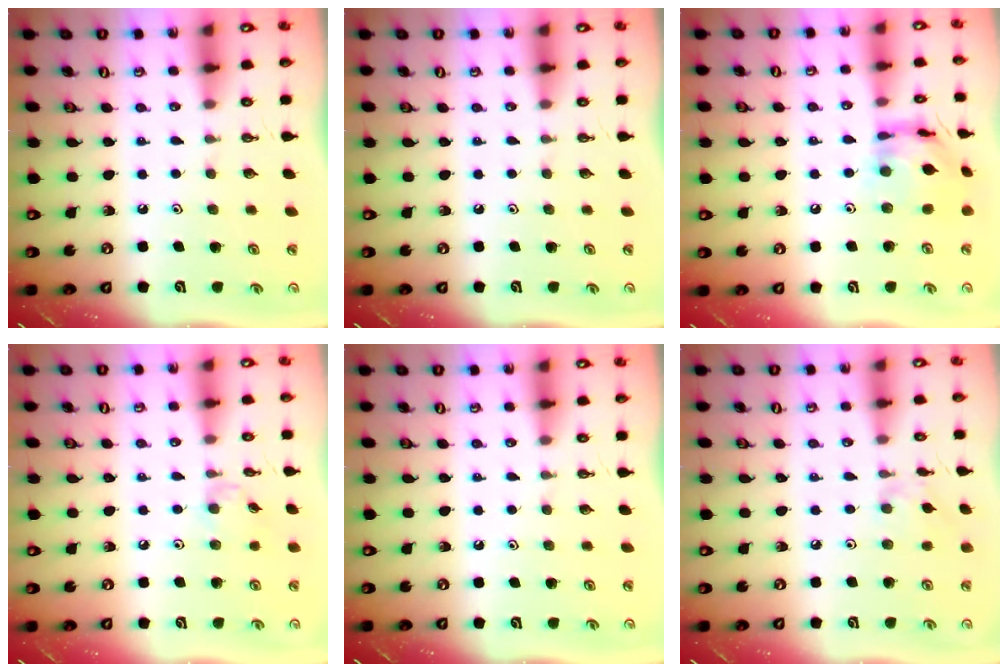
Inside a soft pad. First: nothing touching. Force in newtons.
{"total": 0.0}
{"total": 13.8, "press": 13.7, "slide": 1.1}
{"total": 4.1, "press": 4.0, "slide": 0.5}
{"total": 0.0}
{"total": 3.0, "press": 3.0, "slide": 0.3}